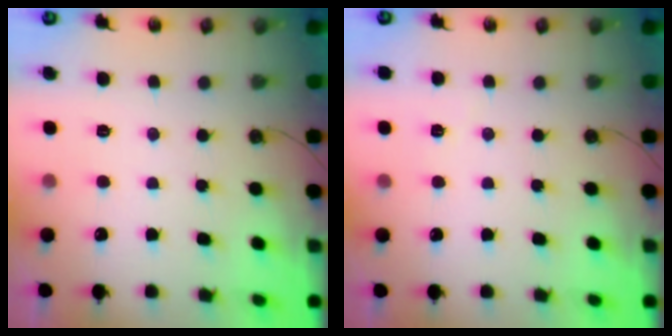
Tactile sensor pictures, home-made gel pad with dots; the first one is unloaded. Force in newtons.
{"total": 2.9, "press": 1.9, "slide": 2.2}